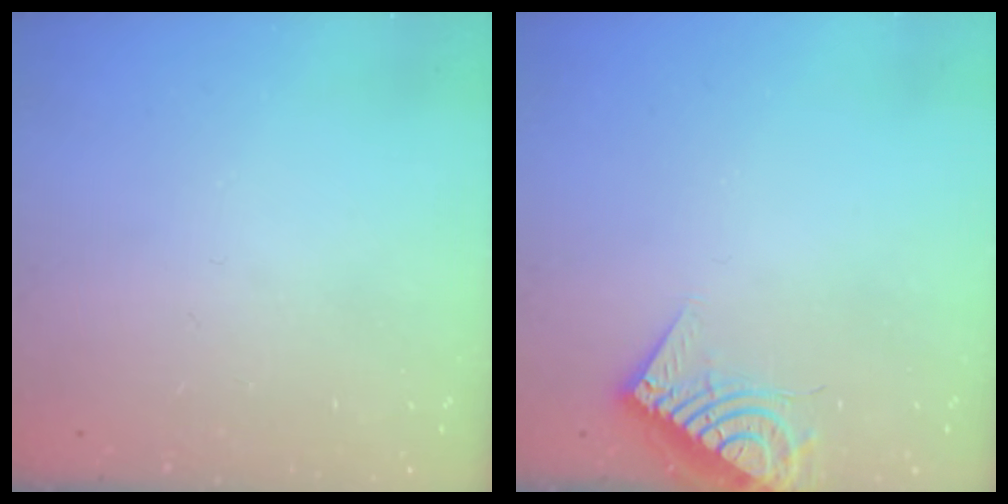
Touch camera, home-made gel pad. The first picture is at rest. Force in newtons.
{"total": 7.2, "press": 7.2, "slide": 0.8}